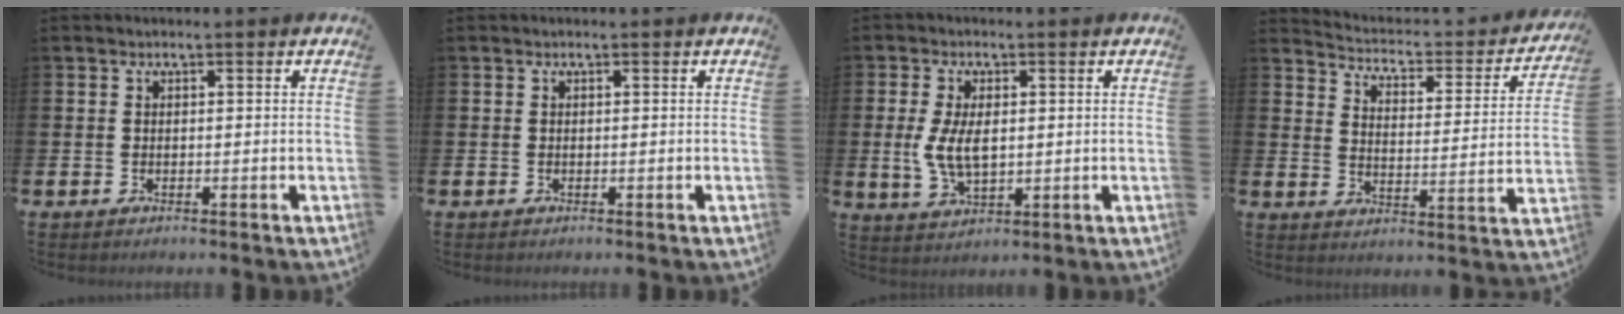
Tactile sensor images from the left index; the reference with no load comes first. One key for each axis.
{"total": 0.0}
{"total": 5.6, "fx": 0.5, "fy": 2.9, "fz": 4.8, "tx": -0.089, "ty": 0.001, "tz": 0.005}
{"total": 3.6, "fx": 3.1, "fy": 1.4, "fz": 1.0, "tx": -0.048, "ty": -0.033, "tz": 0.043}